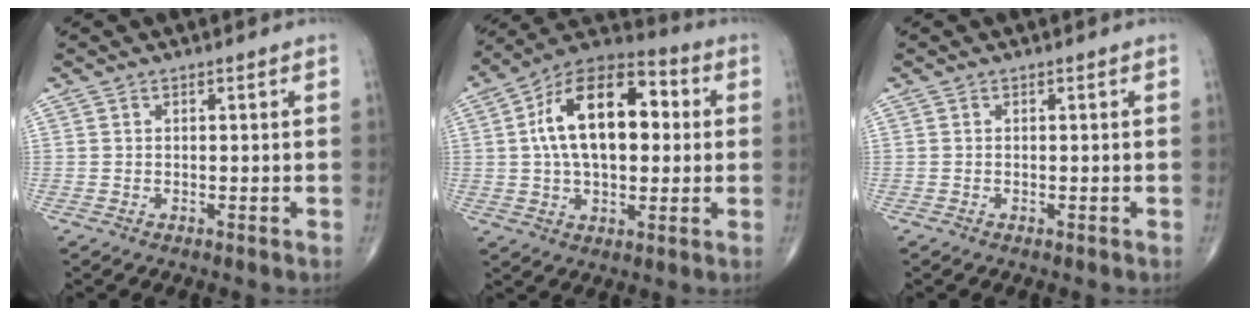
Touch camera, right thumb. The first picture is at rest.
{"total": 19.3, "force": [2.8, 10.9, 15.7], "torque": [-0.244, 0.028, 0.038]}
{"total": 0.0}